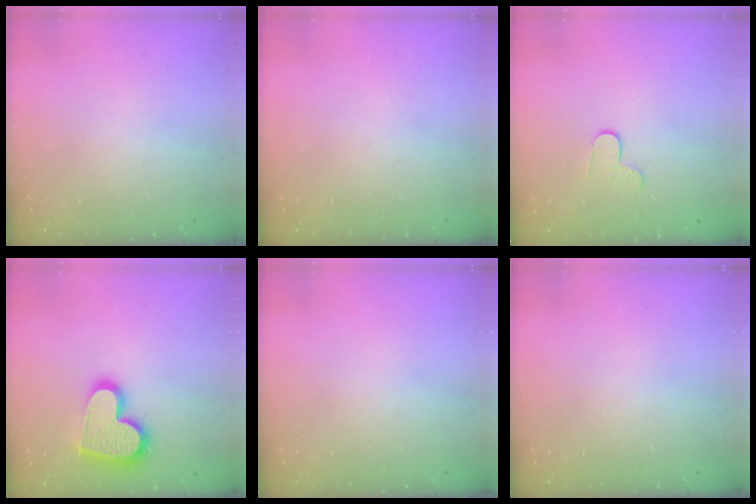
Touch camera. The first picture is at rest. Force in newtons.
{"total": 0.0}
{"total": 4.4, "press": 4.4, "slide": 0.4}
{"total": 17.2, "press": 17.1, "slide": 1.2}
{"total": 0.0}
{"total": 0.0}